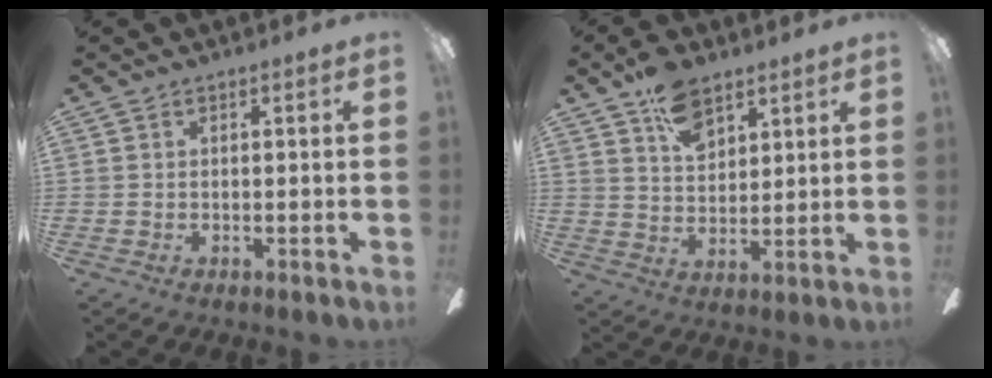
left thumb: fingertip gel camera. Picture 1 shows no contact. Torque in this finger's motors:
{"motor_torque": [1.18, 0.69, 0.77, -0.52, 0.06]}